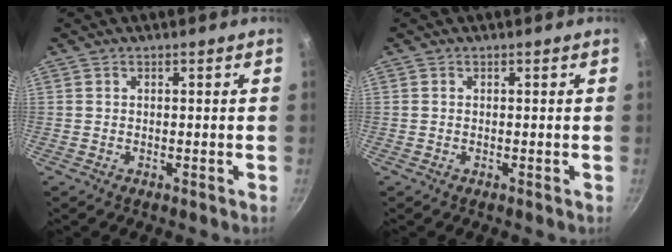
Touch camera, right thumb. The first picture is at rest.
{"total": 0.0}